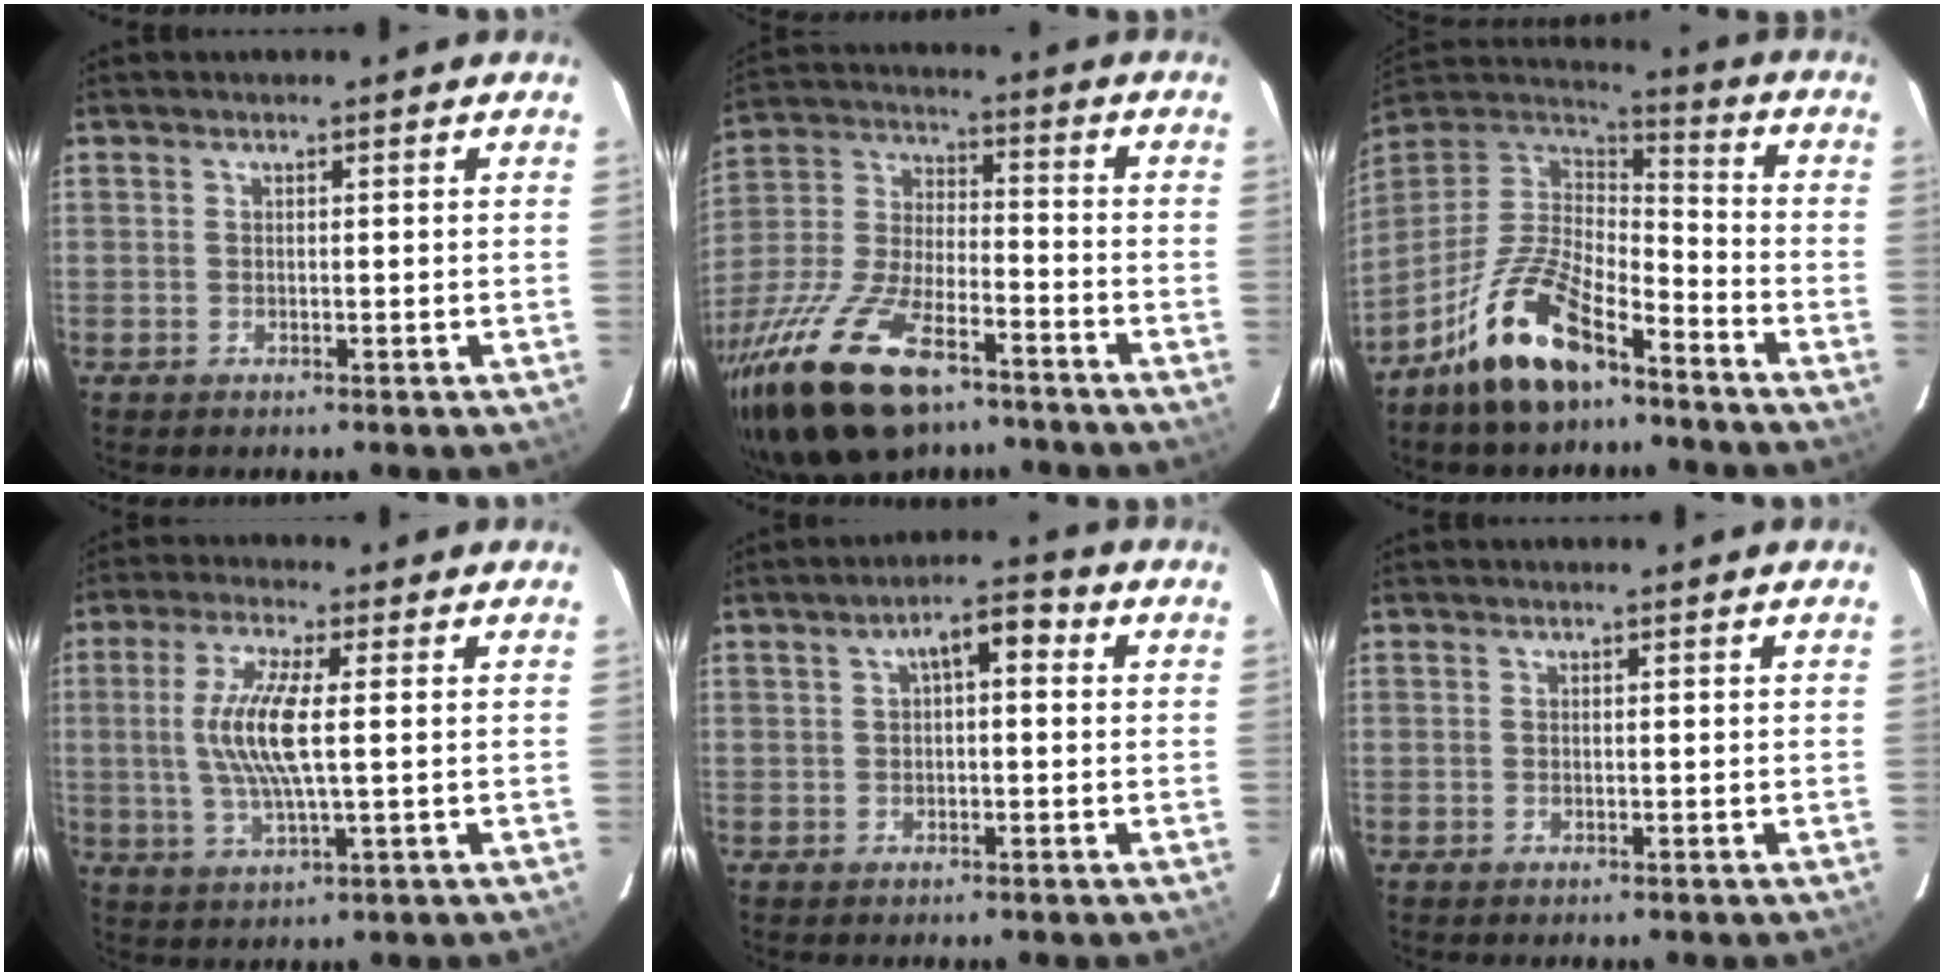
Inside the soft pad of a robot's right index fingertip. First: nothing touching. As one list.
[{"total": 24.4, "force": [-16.1, 9.9, 15.5], "torque": [-0.329, -0.033, -0.284]}, {"total": 17.1, "force": [-11.4, 6.7, 10.7], "torque": [-0.225, 0.003, -0.212]}, {"total": 7.7, "force": [0.8, 1.0, 7.6], "torque": [-0.153, -0.004, 0.016]}, {"total": 5.0, "force": [1.1, 2.1, 4.4], "torque": [-0.072, 0.021, 0.019]}, {"total": 0.0}]